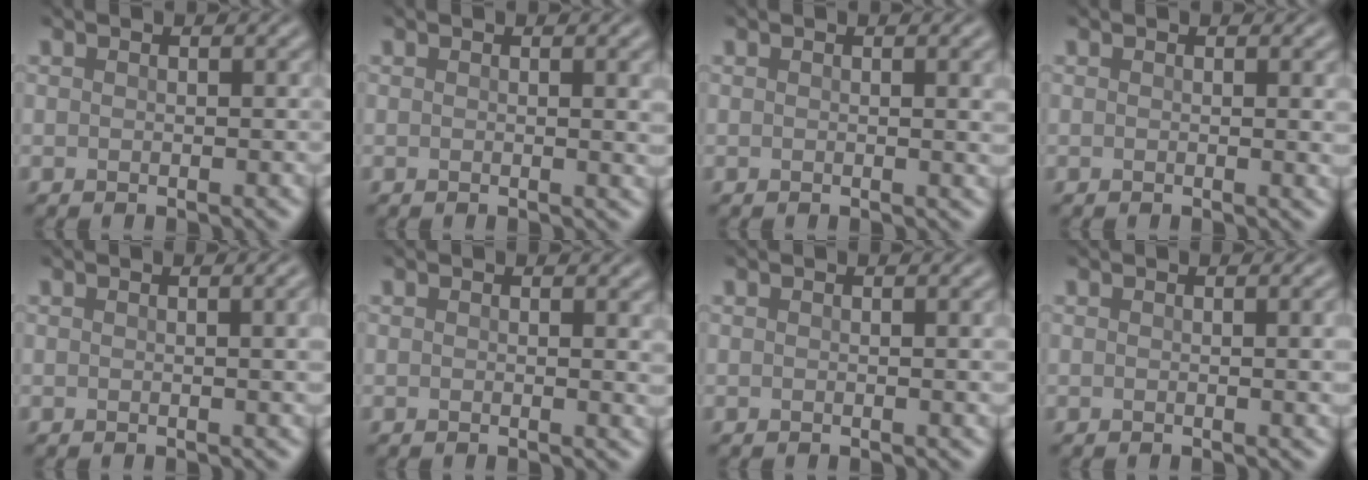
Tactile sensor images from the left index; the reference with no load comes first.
{"total": 2.3, "force": [0.5, 0.7, 2.2], "torque": [-0.017, 0.003, 0.003]}
{"total": 2.3, "force": [0.6, 0.7, 2.1], "torque": [-0.017, 0.004, 0.005]}
{"total": 1.4, "force": [0.2, 0.4, 1.3], "torque": [-0.010, 0.000, 0.000]}
{"total": 2.6, "force": [0.4, 0.8, 2.5], "torque": [-0.020, 0.006, 0.000]}
{"total": 1.2, "force": [0.4, 0.3, 1.1], "torque": [-0.007, 0.000, 0.004]}
{"total": 1.4, "force": [0.1, 0.4, 1.4], "torque": [-0.011, 0.004, -0.001]}
{"total": 2.6, "force": [0.2, 0.8, 2.5], "torque": [-0.021, 0.004, -0.003]}